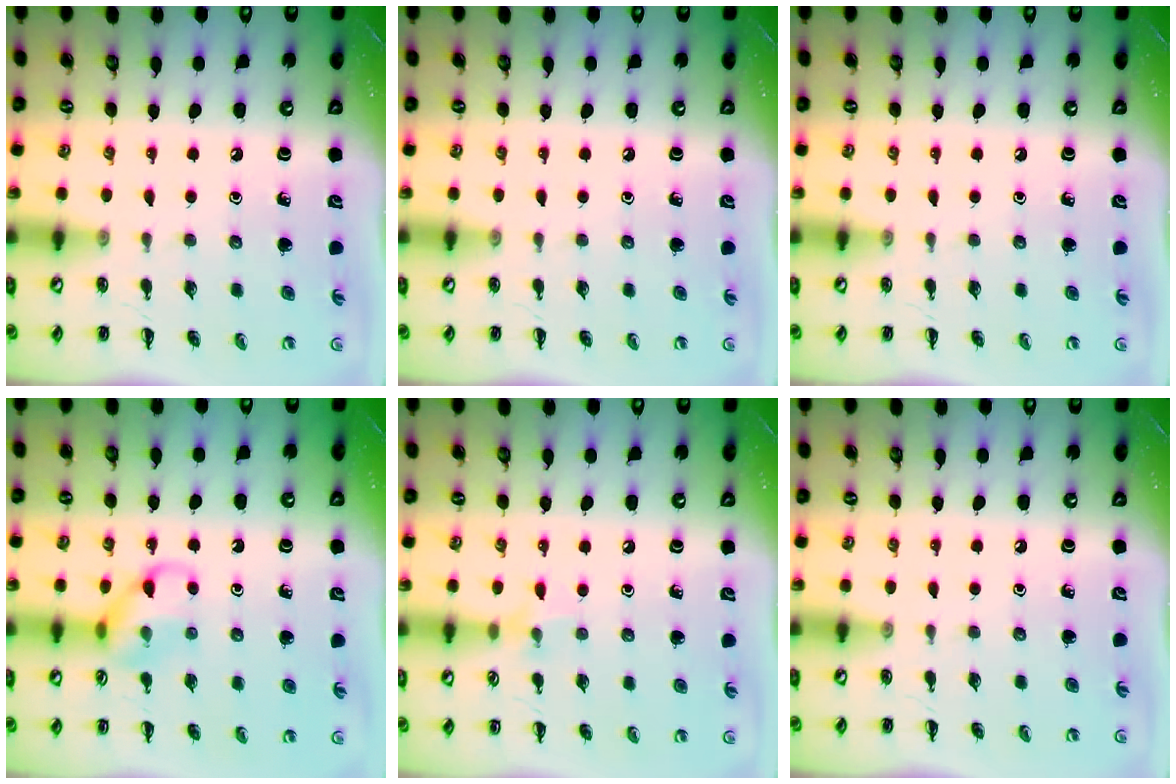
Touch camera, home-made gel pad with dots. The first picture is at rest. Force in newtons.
{"total": 0.0}
{"total": 0.0}
{"total": 10.7, "press": 10.7, "slide": 0.9}
{"total": 5.2, "press": 5.0, "slide": 1.4}
{"total": 0.0}